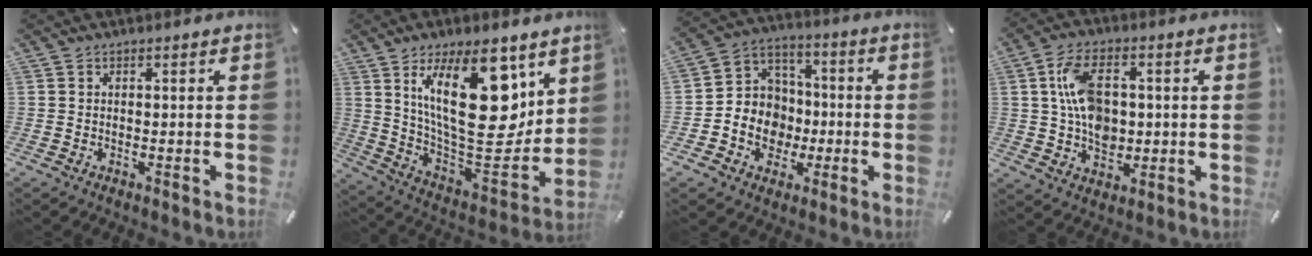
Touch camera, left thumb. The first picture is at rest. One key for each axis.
{"total": 25.7, "fx": 11.0, "fy": 11.8, "fz": 20.0, "tx": -0.324, "ty": -0.070, "tz": 0.185}
{"total": 10.4, "fx": -3.1, "fy": 9.8, "fz": 1.5, "tx": -0.036, "ty": 0.016, "tz": -0.048}
{"total": 10.9, "fx": 1.0, "fy": 7.8, "fz": 7.6, "tx": -0.142, "ty": 0.006, "tz": 0.019}